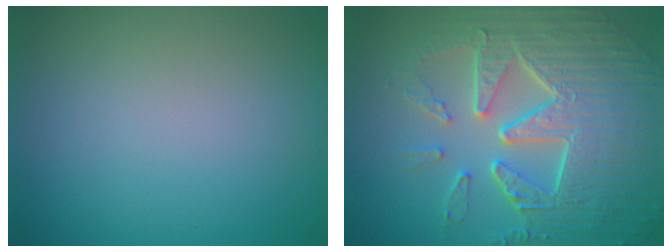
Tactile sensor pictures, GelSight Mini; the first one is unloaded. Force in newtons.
{"total": 9.8, "press": 6.6, "slide": 7.2}